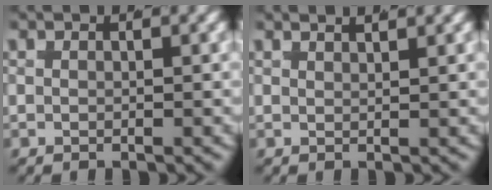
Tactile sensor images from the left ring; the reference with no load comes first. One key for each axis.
{"total": 2.2, "fx": 2.0, "fy": 0.6, "fz": 0.7, "tx": -0.009, "ty": 0.007, "tz": 0.030}